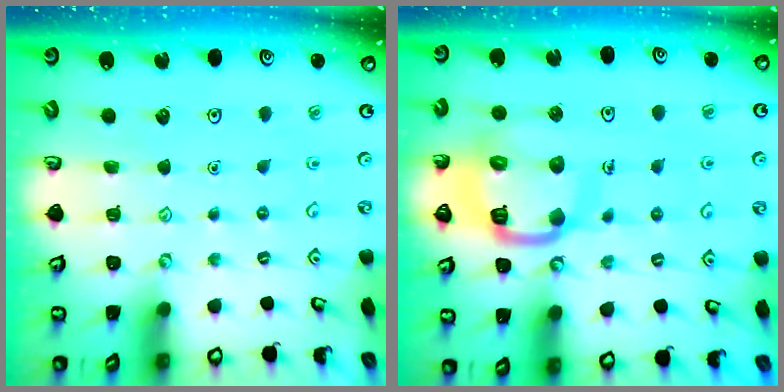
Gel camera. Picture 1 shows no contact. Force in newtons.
{"total": 15.3, "press": 15.2, "slide": 1.6}